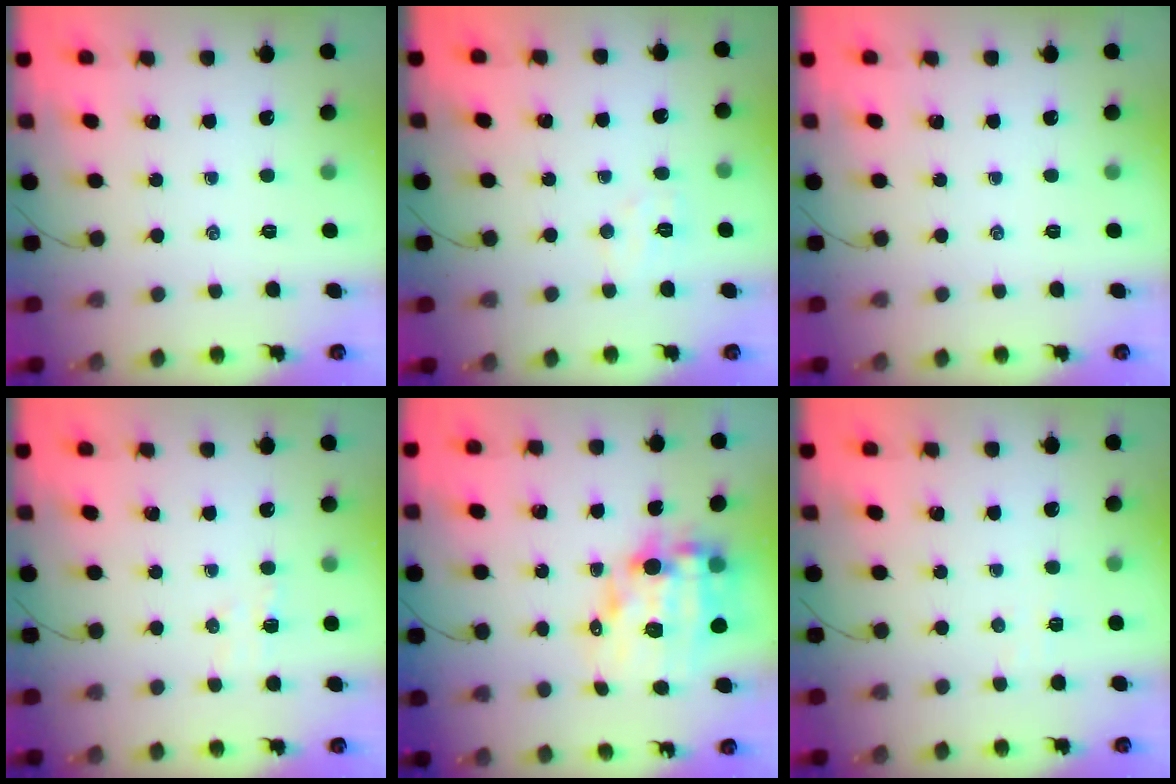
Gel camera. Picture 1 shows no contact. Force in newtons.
{"total": 4.5, "press": 4.4, "slide": 1.0}
{"total": 0.0}
{"total": 4.3, "press": 4.2, "slide": 1.0}
{"total": 13.4, "press": 13.0, "slide": 3.4}
{"total": 2.7, "press": 2.6, "slide": 0.8}